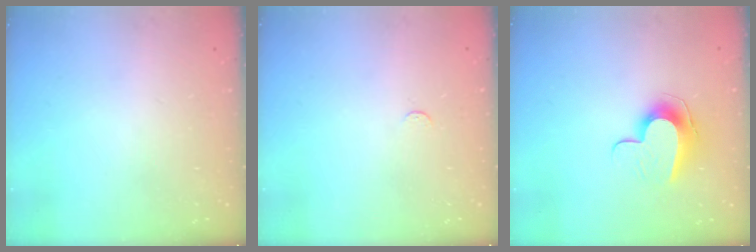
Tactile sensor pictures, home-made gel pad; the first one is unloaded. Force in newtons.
{"total": 2.7, "press": 2.7, "slide": 0.2}
{"total": 10.4, "press": 10.4, "slide": 0.5}